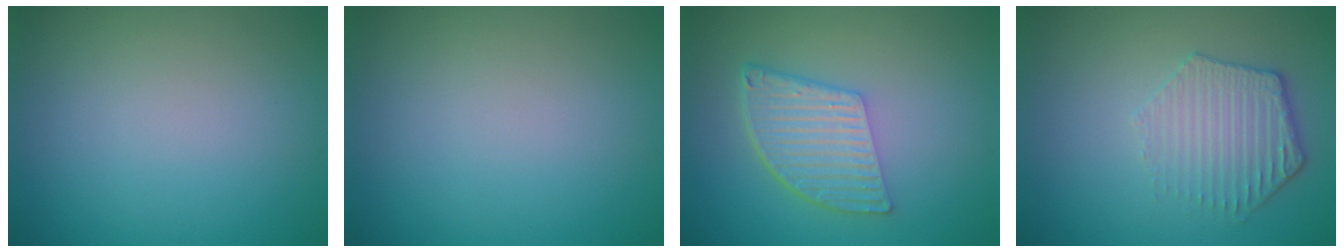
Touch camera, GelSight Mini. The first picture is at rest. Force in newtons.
{"total": 0.0}
{"total": 5.5, "press": 3.8, "slide": 4.0}
{"total": 3.2, "press": 3.0, "slide": 1.1}